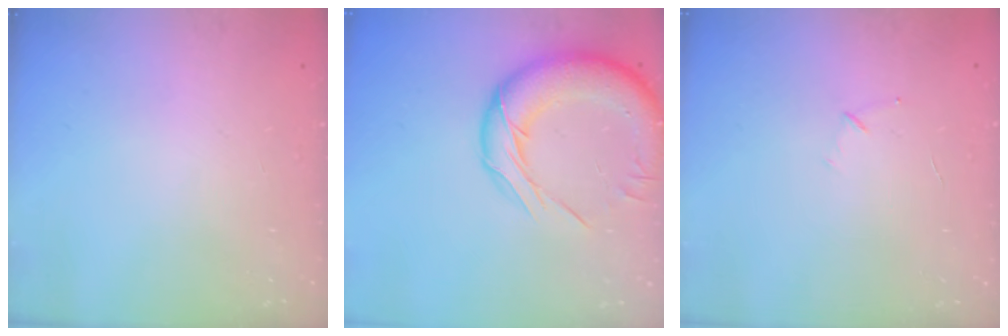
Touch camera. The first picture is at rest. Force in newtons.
{"total": 18.5, "press": 18.2, "slide": 3.6}
{"total": 3.8, "press": 3.7, "slide": 1.0}